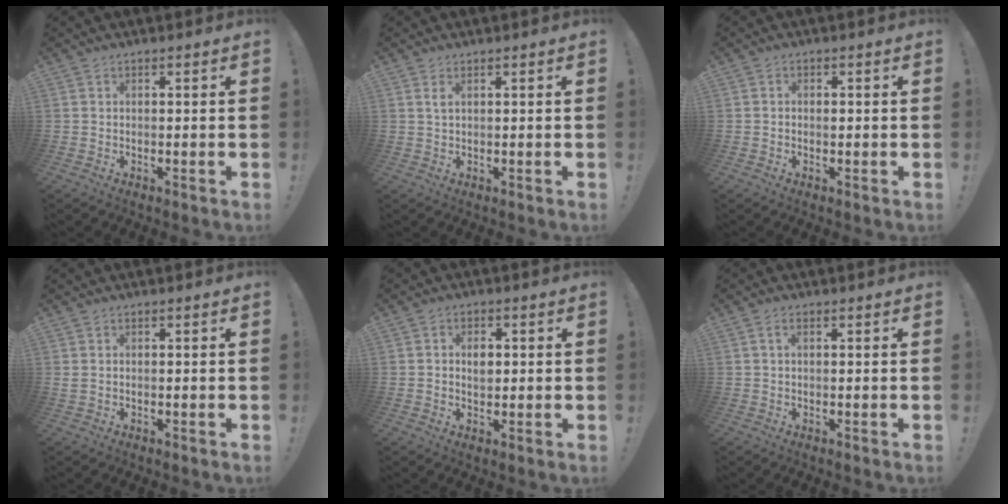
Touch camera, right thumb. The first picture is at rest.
{"total": 1.8, "force": [0.9, 0.4, 1.5], "torque": [-0.028, 0.000, 0.014]}
{"total": 0.7, "force": [-0.2, 0.6, 0.3], "torque": [-0.009, 0.005, -0.004]}
{"total": 0.9, "force": [0.3, 0.6, 0.6], "torque": [-0.010, 0.001, 0.005]}
{"total": 4.4, "force": [0.4, 3.2, 2.9], "torque": [-0.034, 0.000, 0.000]}
{"total": 1.7, "force": [0.5, 0.7, 1.5], "torque": [-0.028, 0.003, 0.007]}